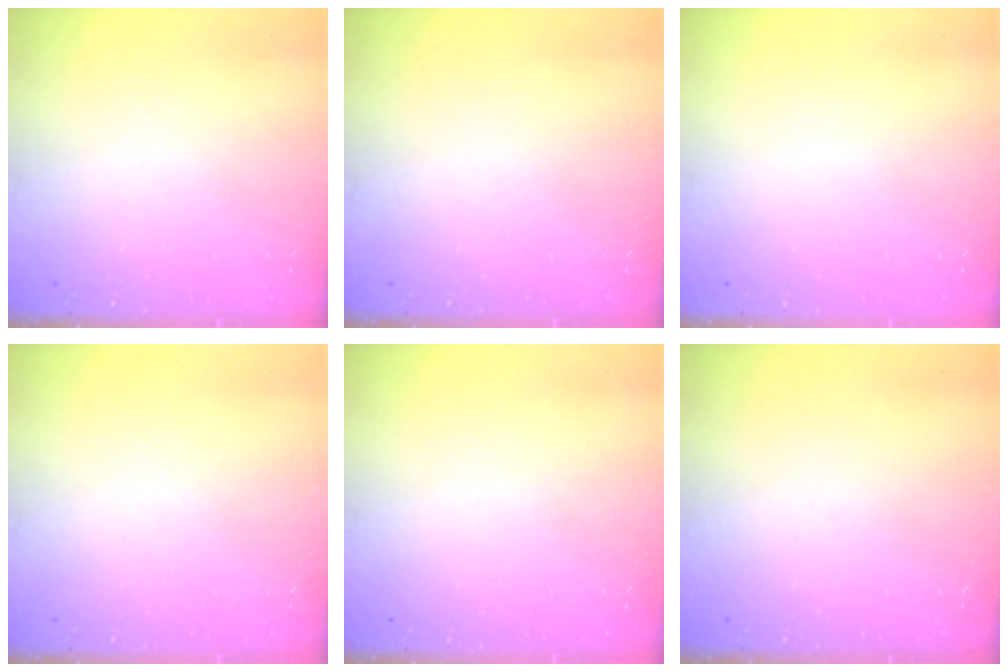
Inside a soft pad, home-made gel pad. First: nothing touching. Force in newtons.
{"total": 0.0}
{"total": 0.0}
{"total": 0.0}
{"total": 0.0}
{"total": 0.0}